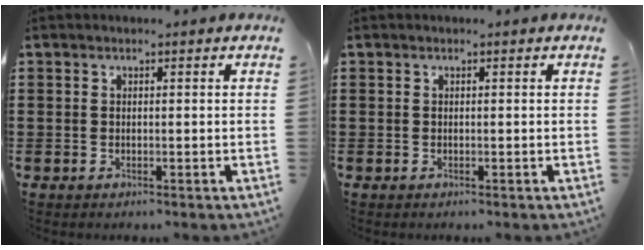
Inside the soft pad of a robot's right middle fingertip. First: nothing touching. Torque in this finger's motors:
{"motor_torque": [-0.08, 0.06, 0.00, 0.00]}